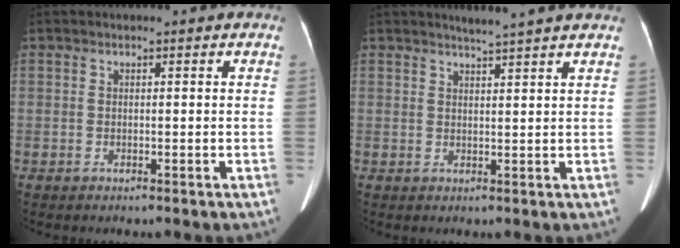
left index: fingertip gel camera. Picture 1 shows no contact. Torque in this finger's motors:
{"motor_torque": [0.19, -0.29, -0.05, 0.02]}